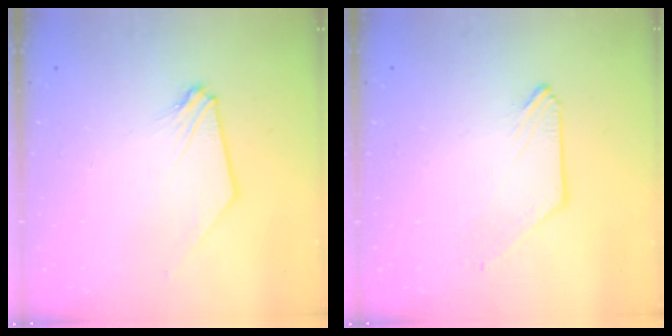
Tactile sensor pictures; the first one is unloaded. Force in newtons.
{"total": 0.0}